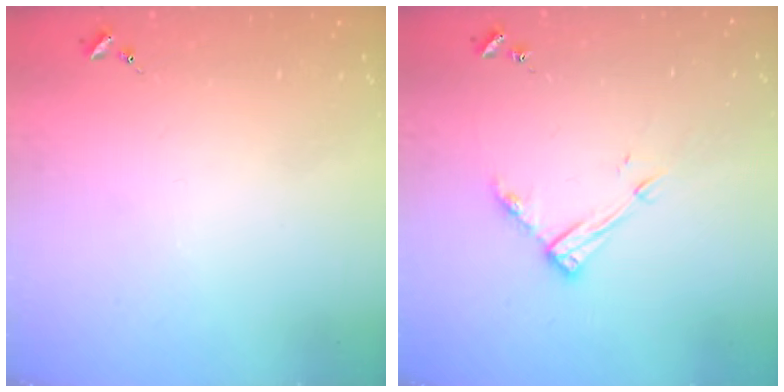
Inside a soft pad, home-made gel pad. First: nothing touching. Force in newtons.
{"total": 11.0, "press": 11.0, "slide": 0.8}